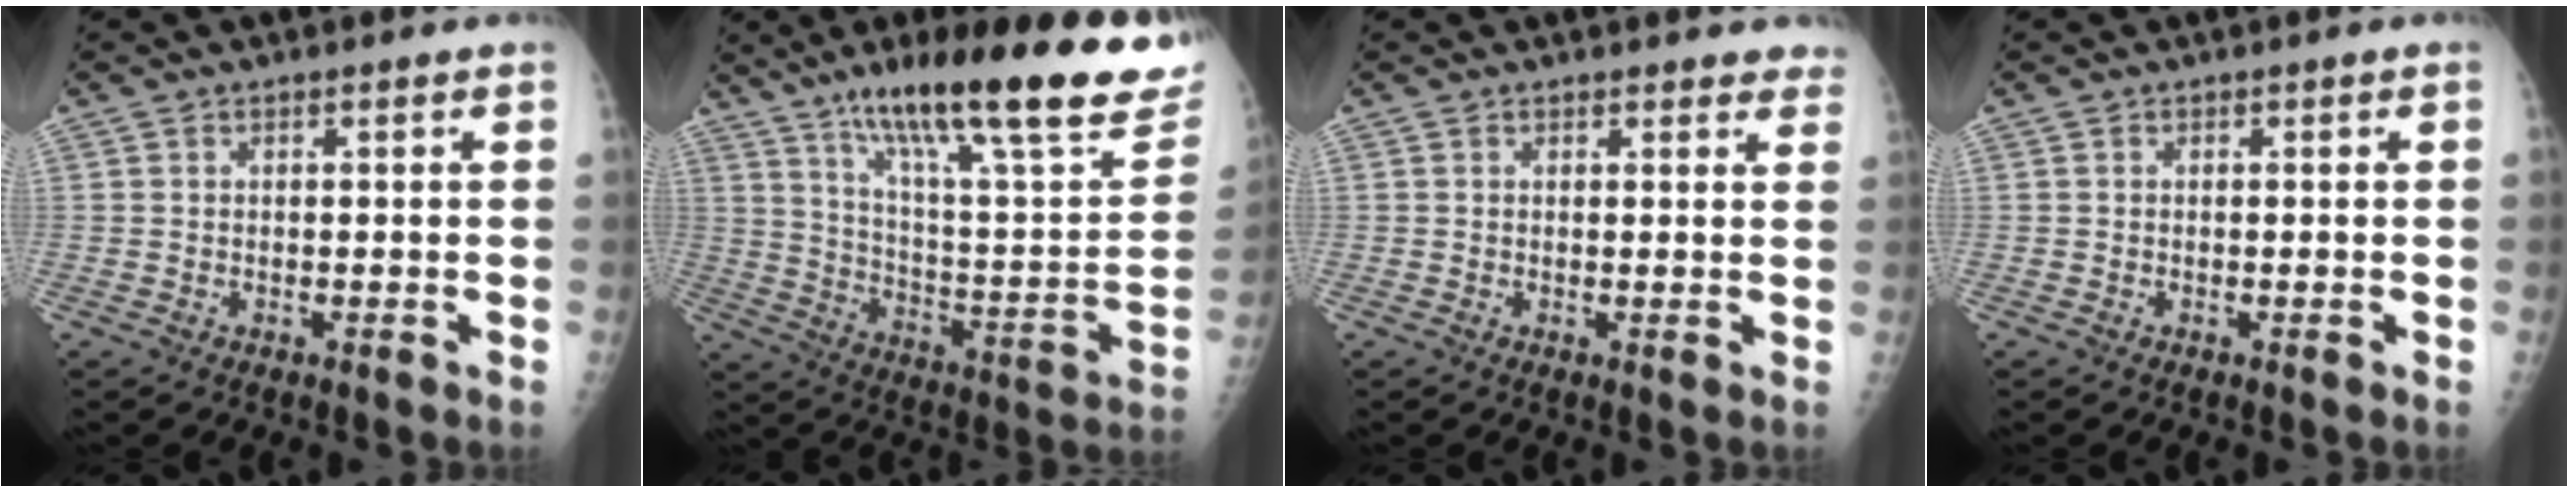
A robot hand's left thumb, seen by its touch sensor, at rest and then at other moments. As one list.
[{"total": 31.5, "force": [20.4, 6.9, 23.0], "torque": [-0.315, -0.051, 0.310]}, {"total": 4.3, "force": [3.9, 1.5, 1.0], "torque": [0.019, -0.013, 0.030]}, {"total": 0.0}]